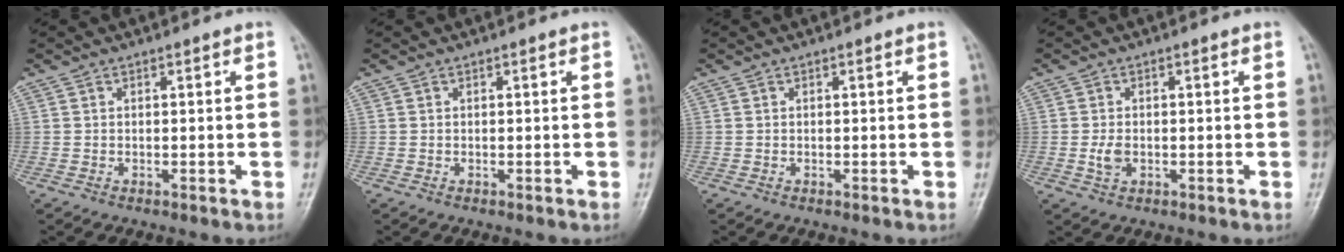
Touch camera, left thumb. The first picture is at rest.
{"total": 0.0}
{"total": 0.0}
{"total": 2.5, "force": [-0.5, 1.6, 1.9], "torque": [-0.037, 0.002, -0.009]}